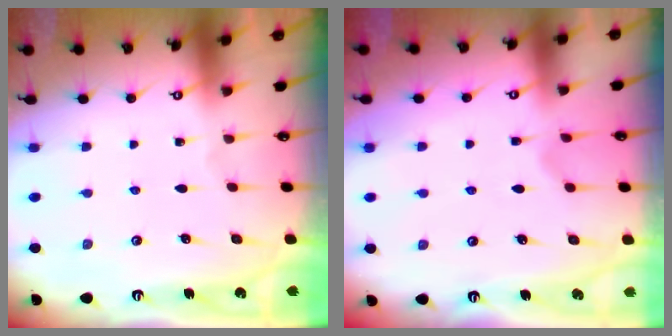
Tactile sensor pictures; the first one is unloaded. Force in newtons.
{"total": 0.7, "press": 0.0, "slide": 0.7}